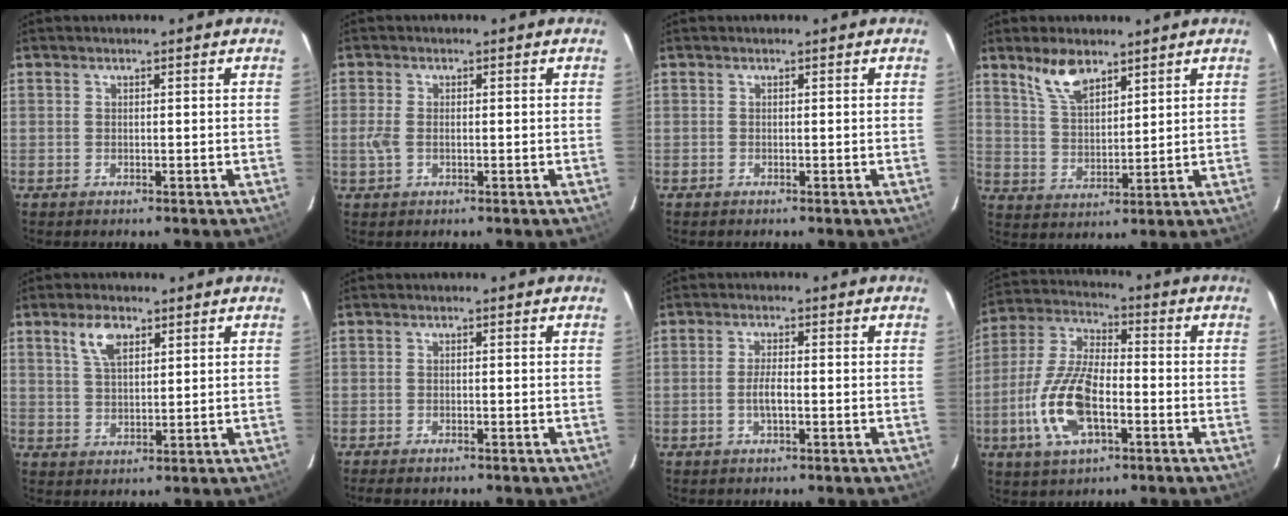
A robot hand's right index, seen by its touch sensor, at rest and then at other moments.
{"total": 2.4, "force": [-0.3, 1.4, 2.0], "torque": [-0.045, 0.001, -0.005]}
{"total": 0.0}
{"total": 7.6, "force": [5.5, 3.1, 4.2], "torque": [-0.077, 0.008, 0.113]}
{"total": 5.5, "force": [3.1, 2.6, 3.7], "torque": [-0.070, 0.010, 0.061]}
{"total": 3.1, "force": [-2.7, 0.8, 1.4], "torque": [-0.035, -0.012, -0.045]}
{"total": 2.7, "force": [-0.8, 0.6, 2.5], "torque": [-0.051, 0.002, -0.014]}
{"total": 14.0, "force": [-4.5, 6.2, 11.7], "torque": [-0.254, 0.002, -0.084]}